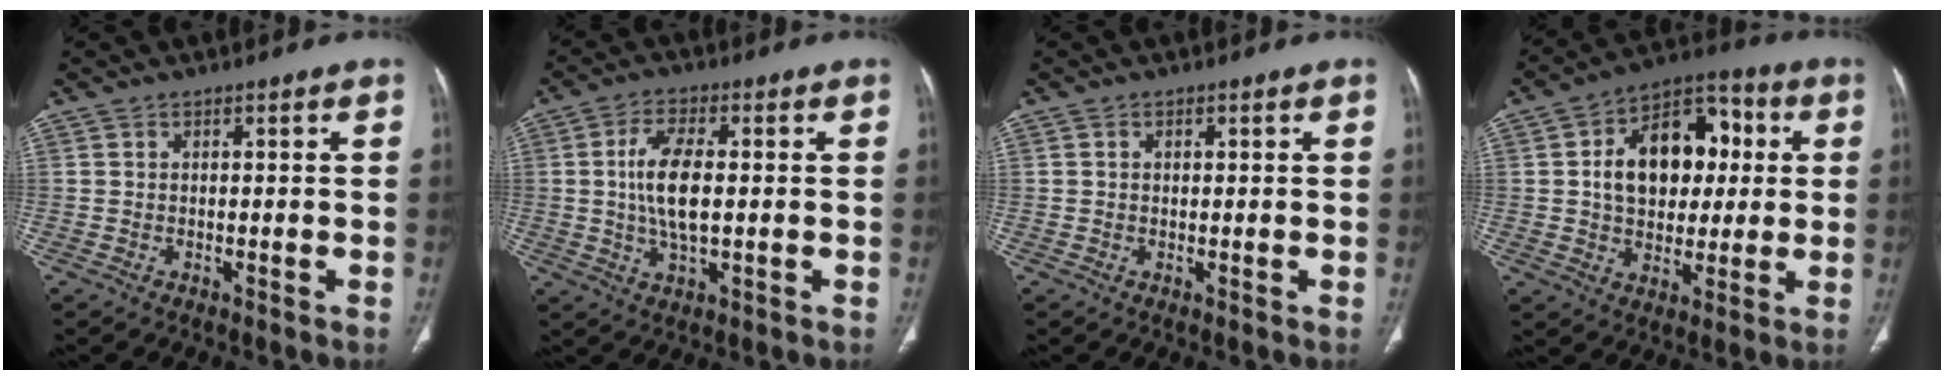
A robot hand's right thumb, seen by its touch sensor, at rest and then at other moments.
{"total": 9.0, "force": [0.3, 3.9, 8.1], "torque": [-0.165, -0.001, 0.007]}
{"total": 0.8, "force": [0.2, 0.5, 0.5], "torque": [-0.009, 0.001, 0.004]}
{"total": 15.1, "force": [2.5, 10.3, 10.8], "torque": [-0.122, 0.019, 0.036]}